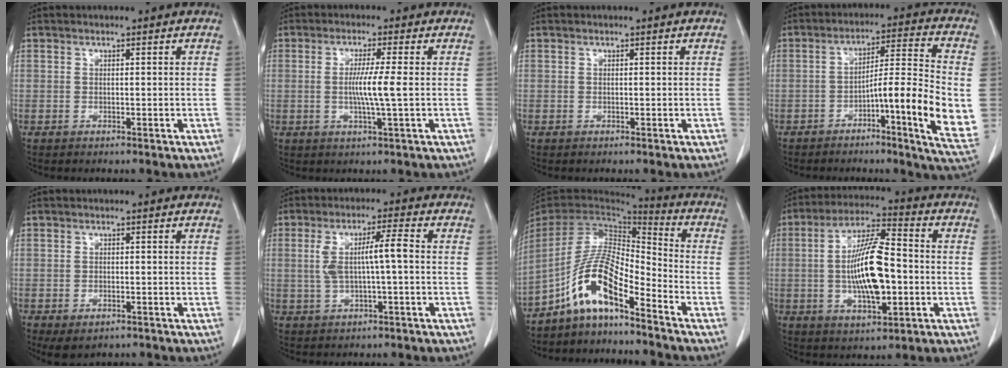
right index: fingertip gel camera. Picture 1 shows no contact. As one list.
[{"total": 5.1, "force": [-0.2, -0.8, 5.0], "torque": [-0.093, -0.010, -0.007]}, {"total": 0.0}, {"total": 13.6, "force": [-3.0, 0.0, 13.2], "torque": [-0.193, 0.002, -0.052]}, {"total": 3.5, "force": [-2.1, 1.9, 2.1], "torque": [-0.036, -0.006, -0.023]}, {"total": 6.4, "force": [0.0, 0.7, 6.3], "torque": [-0.125, 0.018, 0.003]}, {"total": 10.8, "force": [-6.9, 2.3, 7.9], "torque": [-0.166, 0.018, -0.132]}, {"total": 13.2, "force": [-1.5, 3.8, 12.6], "torque": [-0.240, 0.007, -0.025]}]